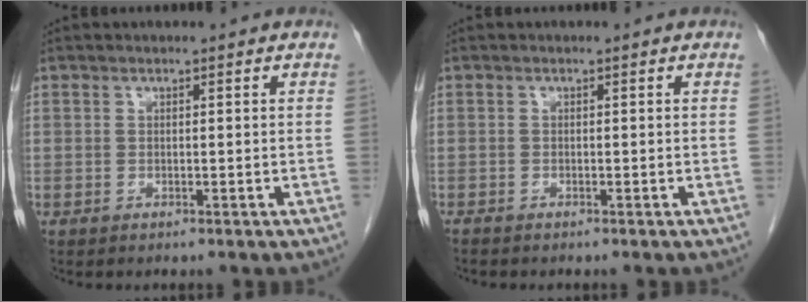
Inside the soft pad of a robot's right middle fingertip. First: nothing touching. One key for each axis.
{"total": 0.6, "fx": -0.6, "fy": 0.0, "fz": 0.1, "tx": -0.008, "ty": -0.002, "tz": -0.014}